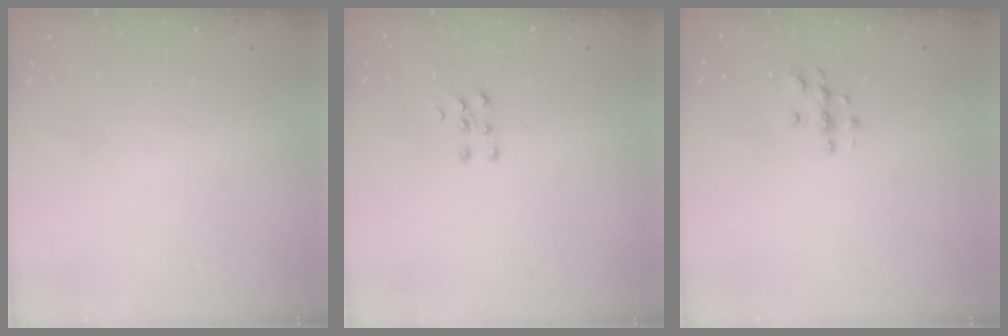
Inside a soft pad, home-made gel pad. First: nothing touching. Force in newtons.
{"total": 5.0, "press": 5.0, "slide": 0.6}
{"total": 3.8, "press": 3.8, "slide": 0.4}